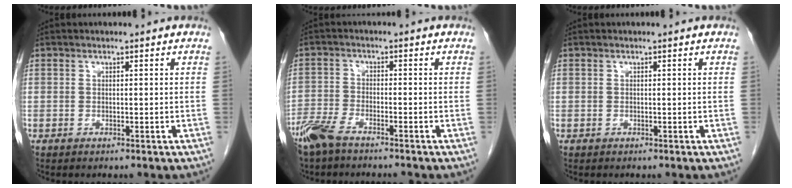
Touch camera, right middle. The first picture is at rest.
{"total": 5.8, "force": [-4.8, 1.2, 3.1], "torque": [-0.070, -0.011, -0.093]}
{"total": 0.0}